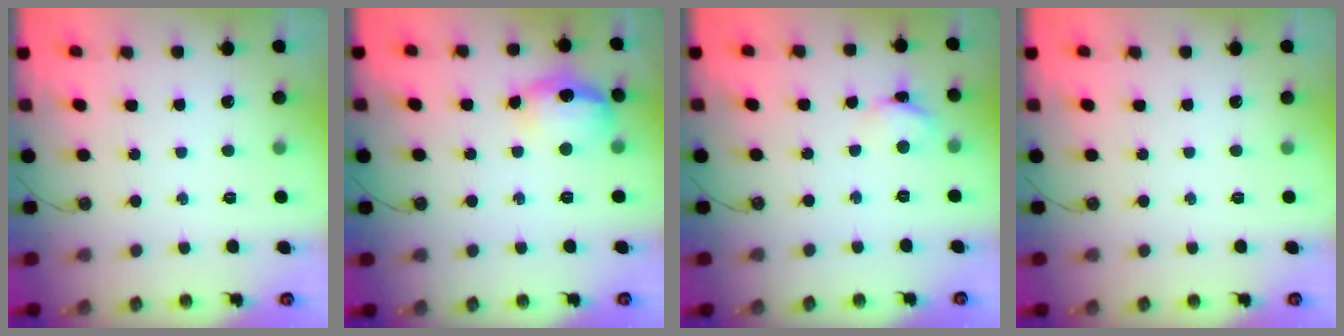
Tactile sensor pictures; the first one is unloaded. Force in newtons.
{"total": 15.1, "press": 15.1, "slide": 1.2}
{"total": 4.2, "press": 4.2, "slide": 0.4}
{"total": 0.0}